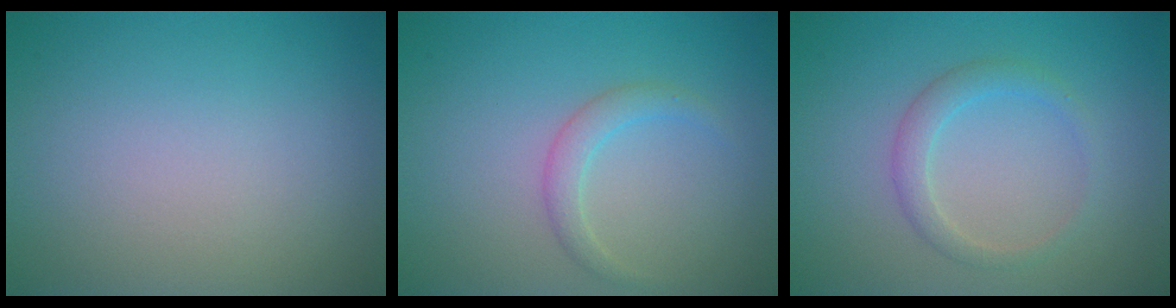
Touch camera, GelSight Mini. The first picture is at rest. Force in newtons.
{"total": 1.7, "press": 1.7, "slide": 0.1}
{"total": 2.0, "press": 2.0, "slide": 0.1}